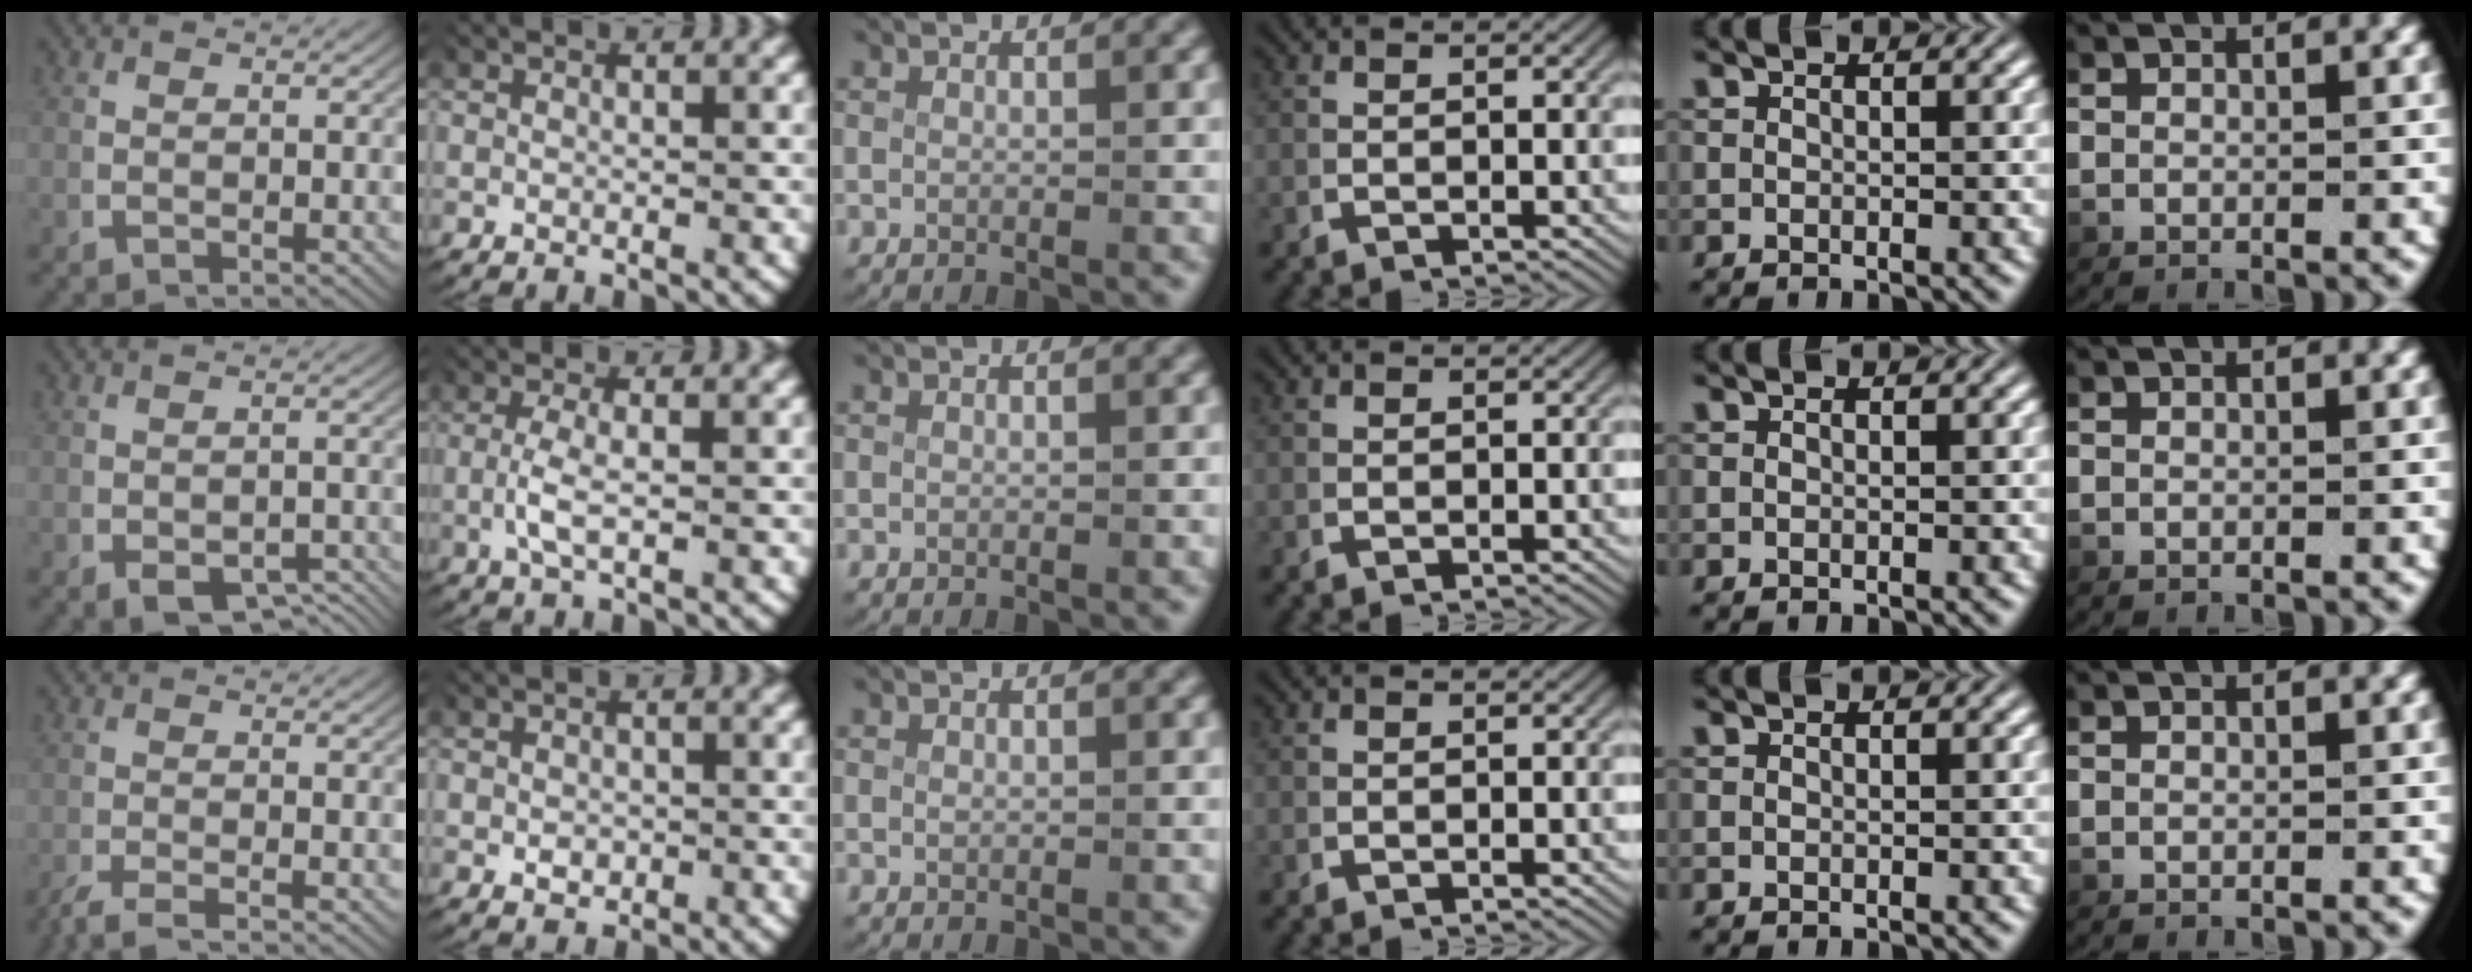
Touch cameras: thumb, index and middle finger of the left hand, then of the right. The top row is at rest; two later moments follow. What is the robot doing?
{"motion": "lift_and_place", "object": "card"}